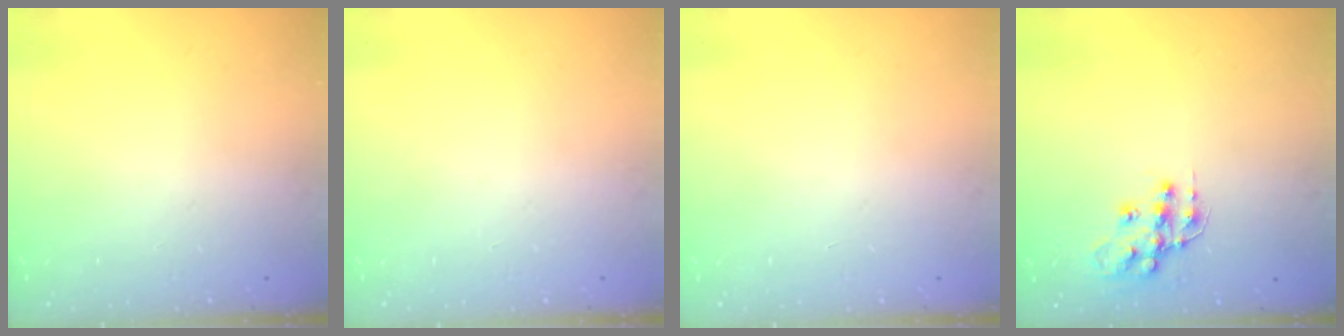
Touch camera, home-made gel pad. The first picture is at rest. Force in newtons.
{"total": 0.0}
{"total": 0.0}
{"total": 12.7, "press": 12.6, "slide": 0.9}